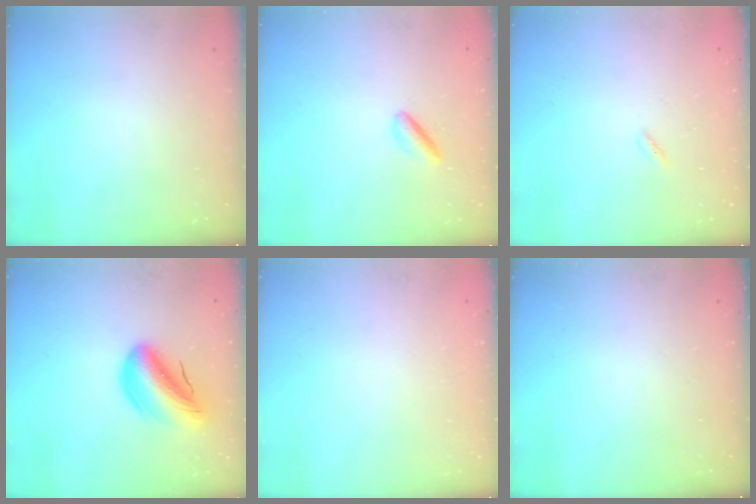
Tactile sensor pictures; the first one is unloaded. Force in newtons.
{"total": 2.9, "press": 2.9, "slide": 0.6}
{"total": 0.8, "press": 0.7, "slide": 0.5}
{"total": 12.2, "press": 11.6, "slide": 3.5}
{"total": 2.2, "press": 2.2, "slide": 0.1}
{"total": 0.0}